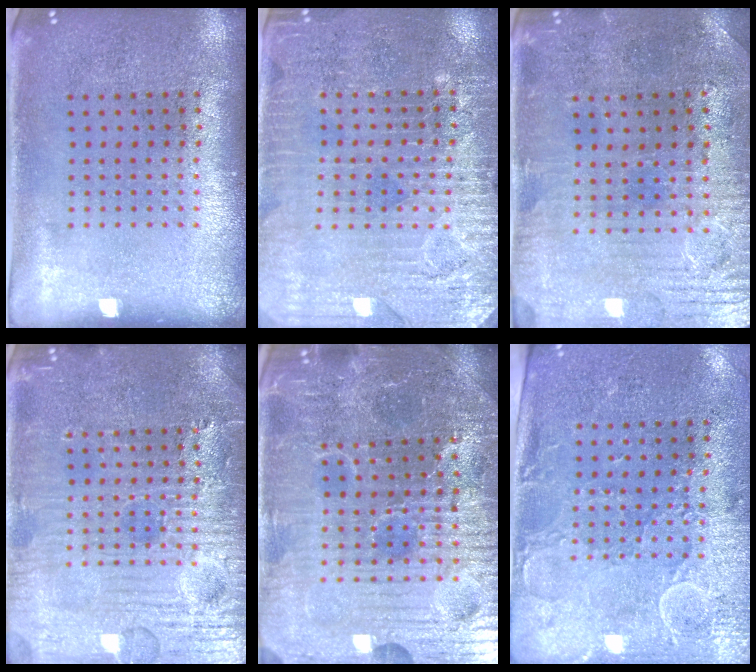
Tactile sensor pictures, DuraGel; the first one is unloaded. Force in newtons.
{"total": 3.3, "press": 3.1, "slide": 1.2}
{"total": 1.3, "press": 1.2, "slide": 0.6}
{"total": 6.8, "press": 6.7, "slide": 0.7}
{"total": 5.8, "press": 5.5, "slide": 1.8}
{"total": 2.9, "press": 2.5, "slide": 1.6}